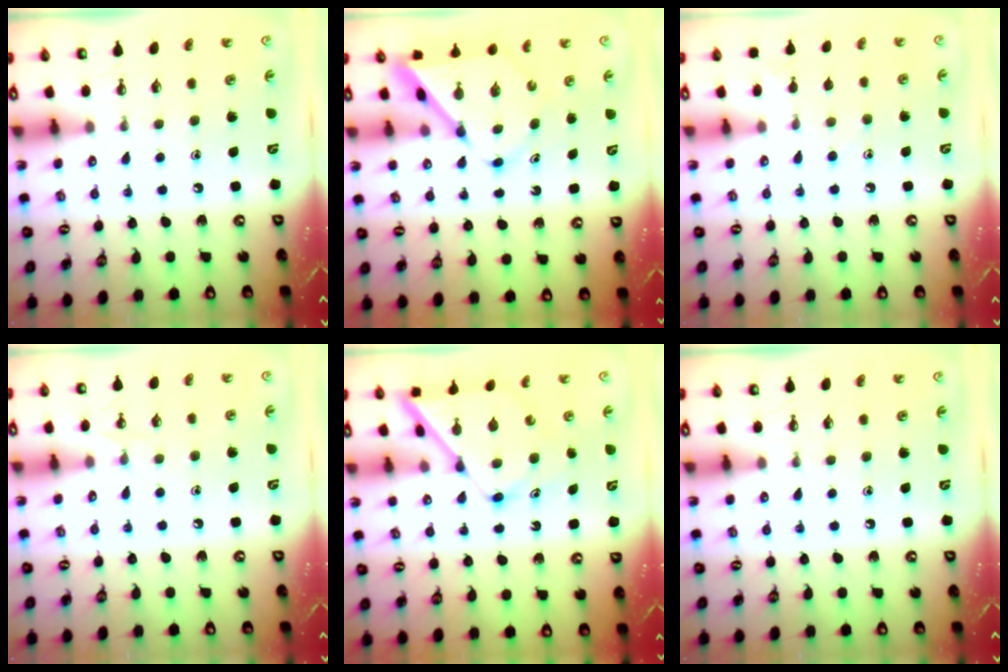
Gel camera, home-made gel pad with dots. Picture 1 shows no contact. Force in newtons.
{"total": 8.2, "press": 8.2, "slide": 0.8}
{"total": 7.8, "press": 7.8, "slide": 0.6}
{"total": 3.8, "press": 3.7, "slide": 0.5}
{"total": 11.0, "press": 10.9, "slide": 1.0}
{"total": 0.0}